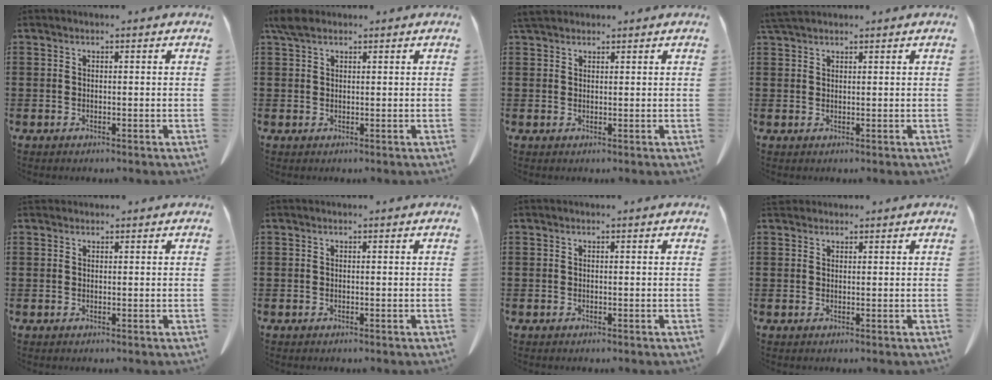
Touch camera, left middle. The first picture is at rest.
{"total": 2.6, "force": [2.0, 1.2, 1.2], "torque": [-0.031, 0.004, 0.038]}
{"total": 2.7, "force": [2.3, 0.9, 1.0], "torque": [-0.028, 0.003, 0.046]}
{"total": 2.5, "force": [2.2, 0.5, 1.0], "torque": [-0.025, 0.001, 0.045]}
{"total": 0.8, "force": [0.7, 0.3, 0.1], "torque": [-0.004, 0.000, 0.015]}
{"total": 0.0}
{"total": 0.0}
{"total": 1.5, "force": [1.4, 0.6, 0.3], "torque": [-0.011, 0.002, 0.028]}